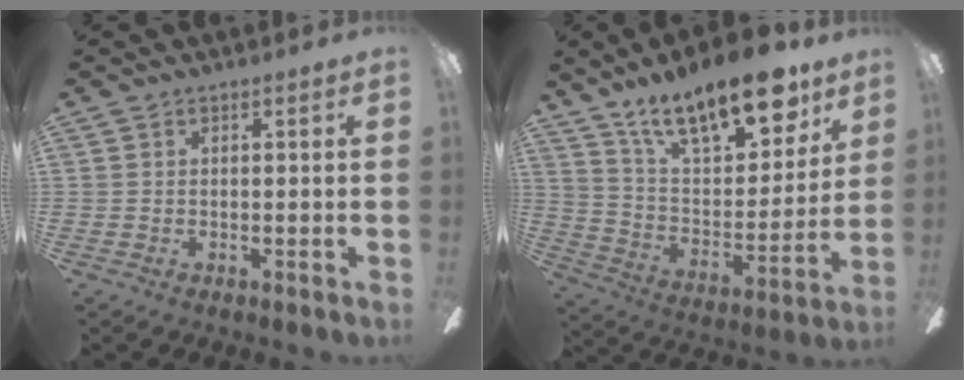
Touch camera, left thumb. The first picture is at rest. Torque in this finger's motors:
{"motor_torque": [2.12, 2.18, 1.37, -1.40, 0.11]}